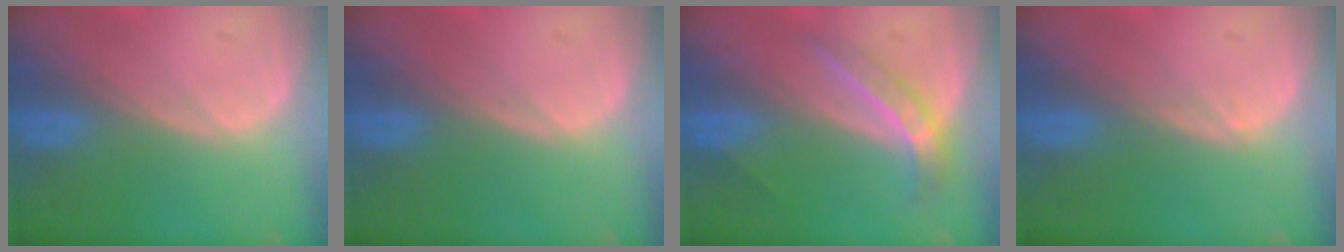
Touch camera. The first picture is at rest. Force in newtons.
{"total": 0.0}
{"total": 4.5, "press": 4.0, "slide": 2.2}
{"total": 0.8, "press": 0.7, "slide": 0.1}